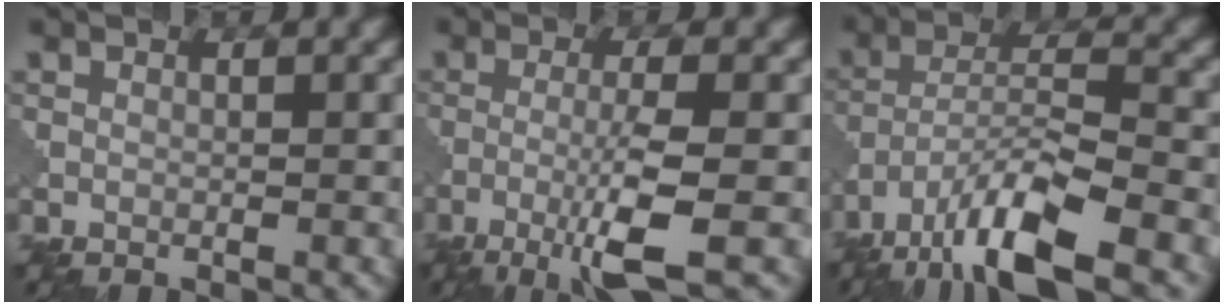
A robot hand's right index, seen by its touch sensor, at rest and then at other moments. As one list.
[{"total": 5.6, "force": [-2.2, 0.6, 5.1], "torque": [-0.088, 0.001, -0.048]}, {"total": 9.7, "force": [-6.5, 2.4, 6.9], "torque": [-0.121, 0.003, -0.125]}]